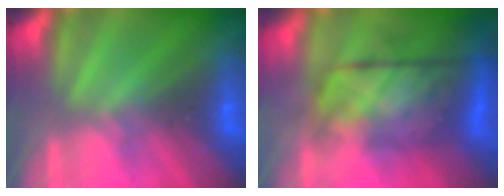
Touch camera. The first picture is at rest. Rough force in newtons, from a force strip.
{"total": 9.3}